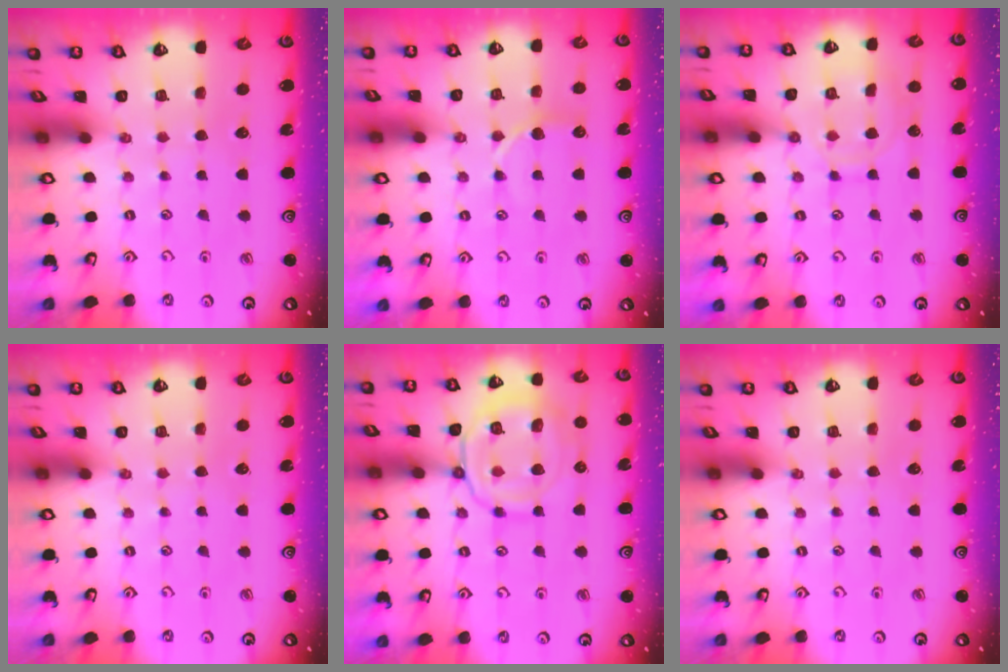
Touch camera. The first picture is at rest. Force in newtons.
{"total": 6.5, "press": 6.5, "slide": 0.3}
{"total": 11.0, "press": 11.0, "slide": 0.8}
{"total": 0.0}
{"total": 14.1, "press": 14.0, "slide": 1.5}
{"total": 0.0}